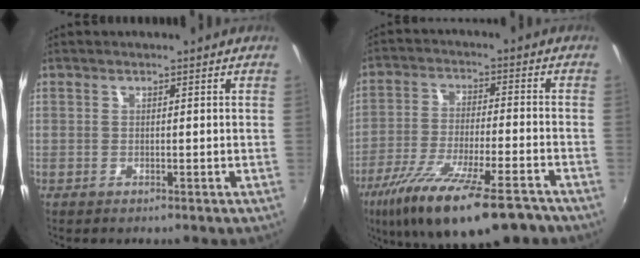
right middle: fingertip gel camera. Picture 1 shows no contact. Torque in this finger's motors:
{"motor_torque": [1.23, -0.90, 0.43, 0.21]}